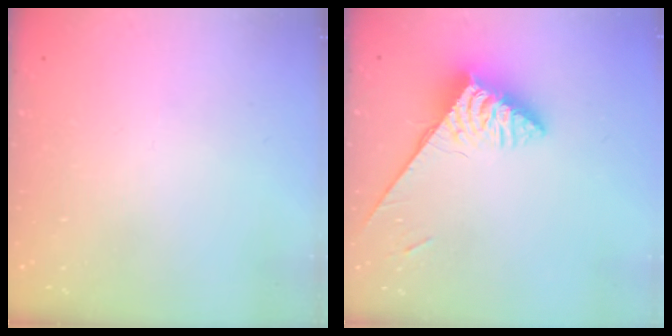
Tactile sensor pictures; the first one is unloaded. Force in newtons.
{"total": 4.6, "press": 4.5, "slide": 0.7}